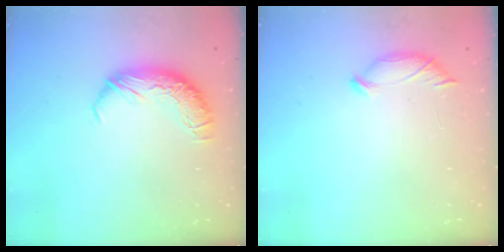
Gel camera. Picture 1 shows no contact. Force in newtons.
{"total": 7.0, "press": 7.0, "slide": 0.4}